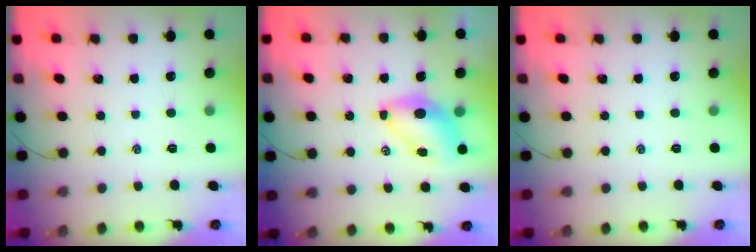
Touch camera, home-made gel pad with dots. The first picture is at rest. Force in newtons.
{"total": 6.7, "press": 6.6, "slide": 1.1}
{"total": 0.0}